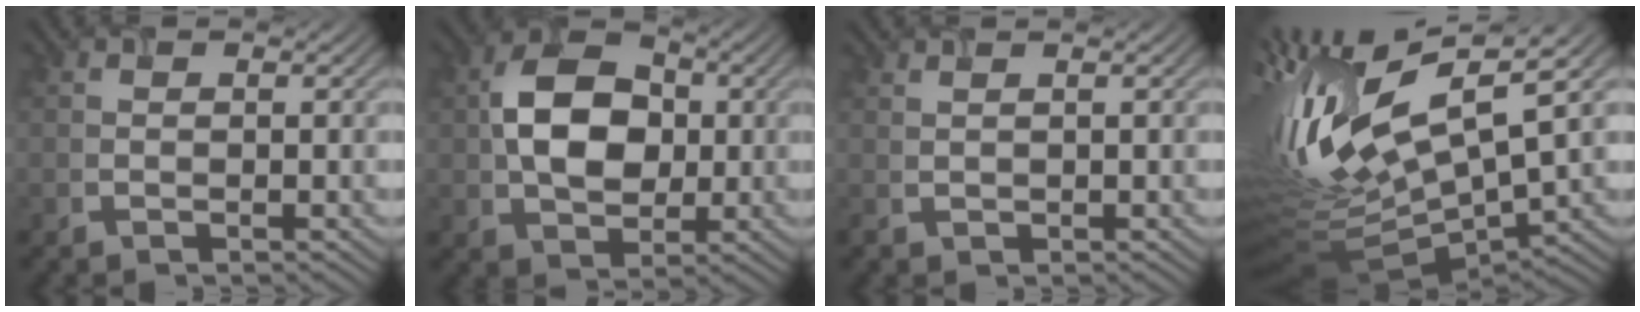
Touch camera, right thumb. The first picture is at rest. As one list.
[{"total": 8.5, "force": [0.5, 5.9, 6.1], "torque": [-0.121, 0.015, 0.011]}, {"total": 0.6, "force": [0.3, -0.5, 0.0], "torque": [-0.010, 0.007, 0.016]}, {"total": 16.4, "force": [3.0, 5.0, 15.3], "torque": [-0.344, 0.007, 0.069]}]